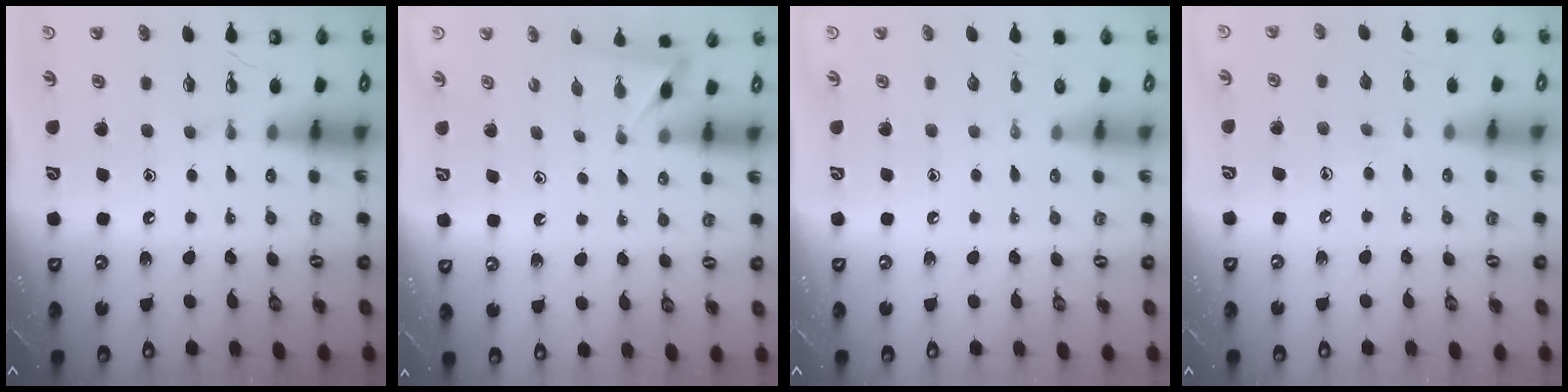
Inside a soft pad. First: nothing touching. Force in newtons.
{"total": 2.1, "press": 2.1, "slide": 0.2}
{"total": 0.0}
{"total": 5.1, "press": 5.1, "slide": 0.4}